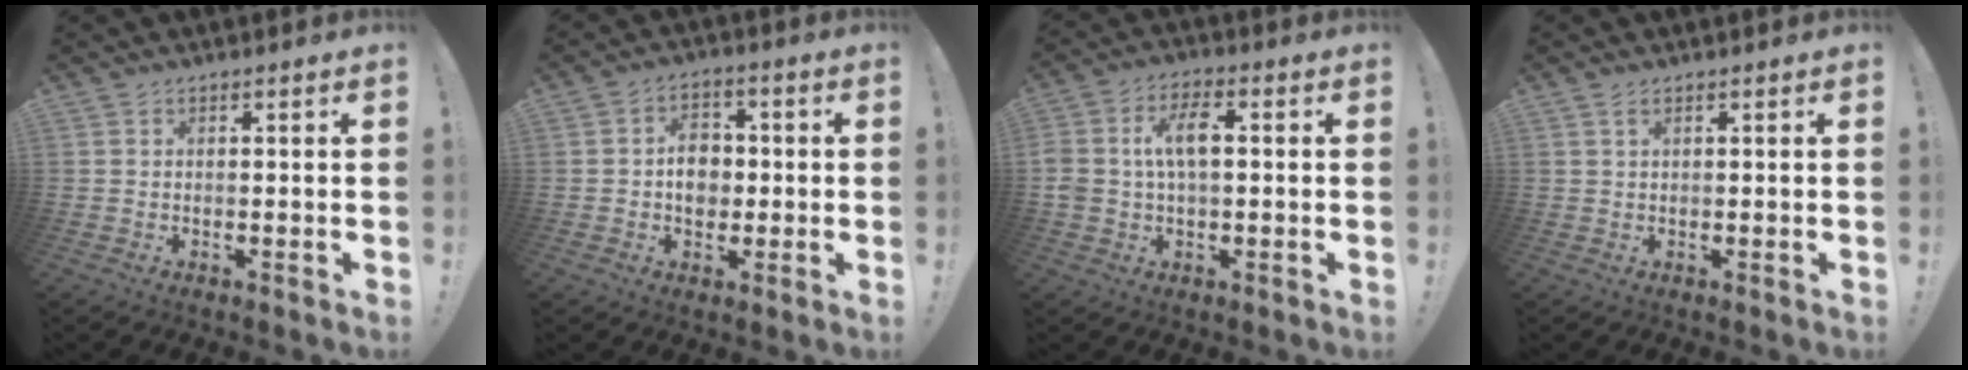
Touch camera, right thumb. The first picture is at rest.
{"total": 8.3, "force": [-0.2, 6.6, 5.1], "torque": [-0.071, 0.009, -0.002]}
{"total": 9.0, "force": [0.8, 5.1, 7.4], "torque": [-0.137, 0.010, 0.012]}
{"total": 1.3, "force": [0.5, 0.3, 1.2], "torque": [-0.023, 0.000, 0.009]}